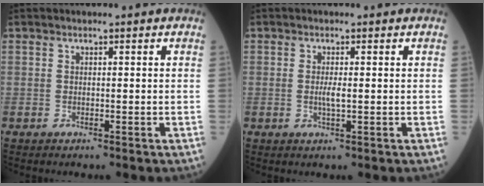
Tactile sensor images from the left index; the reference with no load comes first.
{"total": 1.8, "force": [-0.2, 0.2, 1.8], "torque": [-0.039, -0.003, -0.003]}